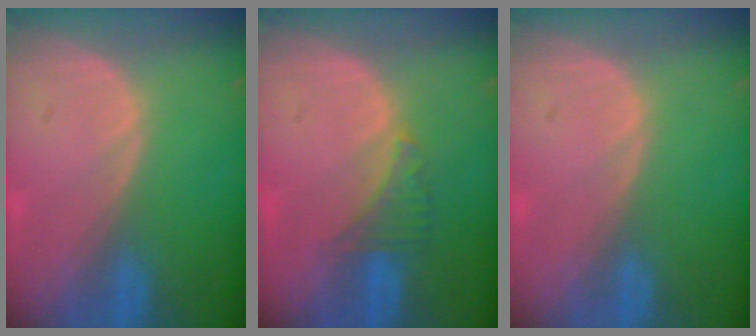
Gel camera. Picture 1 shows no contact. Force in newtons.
{"total": 2.9, "press": 2.9, "slide": 0.6}
{"total": 0.0}